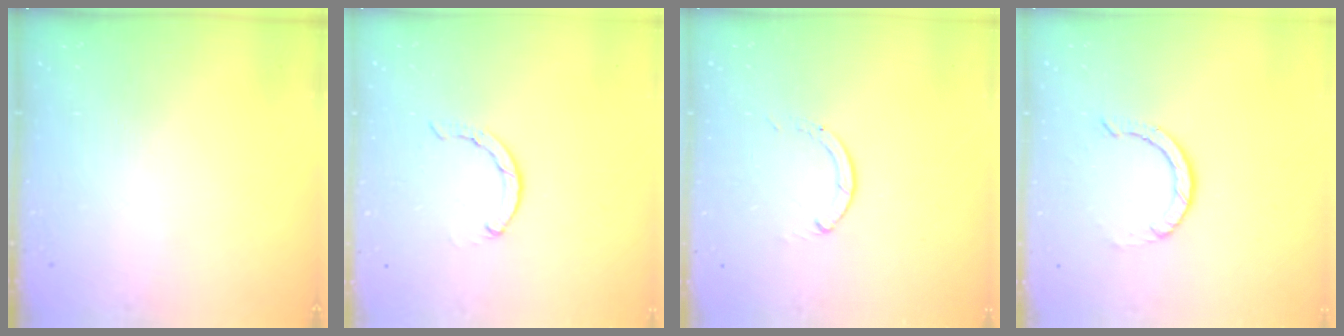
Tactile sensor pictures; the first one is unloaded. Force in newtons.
{"total": 1.5, "press": 1.5, "slide": 0.2}
{"total": 0.0}
{"total": 3.6, "press": 3.5, "slide": 0.3}